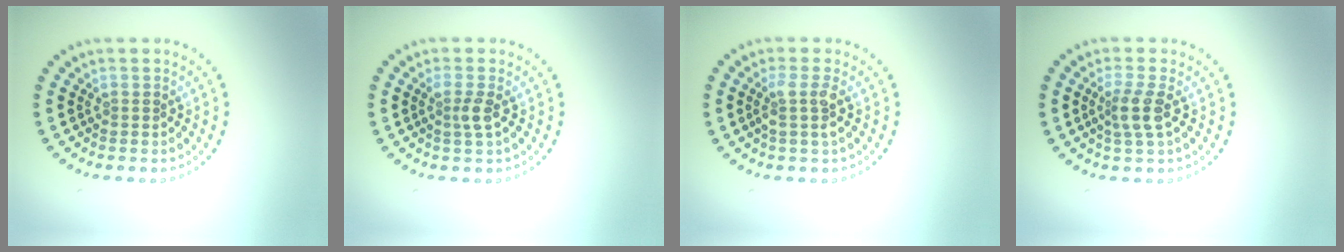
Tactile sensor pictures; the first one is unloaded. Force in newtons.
{"total": 1.5, "press": 1.2, "slide": 1.0}
{"total": 2.1, "press": 1.7, "slide": 1.3}
{"total": 2.3, "press": 1.8, "slide": 1.4}